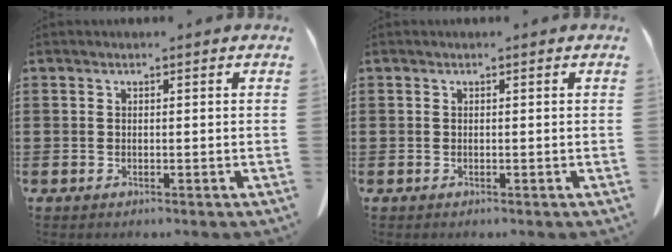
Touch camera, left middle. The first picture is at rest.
{"total": 0.0}